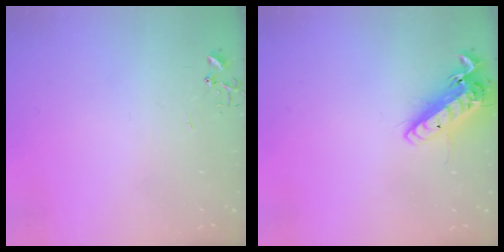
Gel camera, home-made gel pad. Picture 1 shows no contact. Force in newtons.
{"total": 15.7, "press": 15.3, "slide": 3.3}